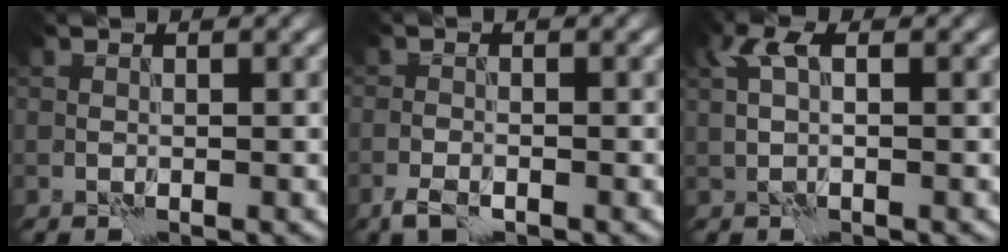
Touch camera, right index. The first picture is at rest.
{"total": 1.9, "force": [-1.3, 0.8, 1.2], "torque": [-0.029, -0.003, -0.029]}
{"total": 2.3, "force": [0.9, 0.8, 1.9], "torque": [-0.042, 0.010, 0.016]}